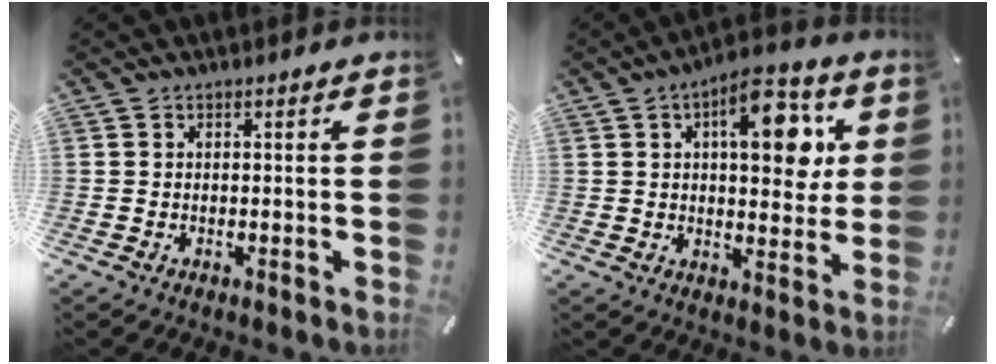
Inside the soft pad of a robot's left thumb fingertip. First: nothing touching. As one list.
[{"total": 15.0, "force": [5.5, 7.2, 11.9], "torque": [-0.150, -0.015, 0.085]}]